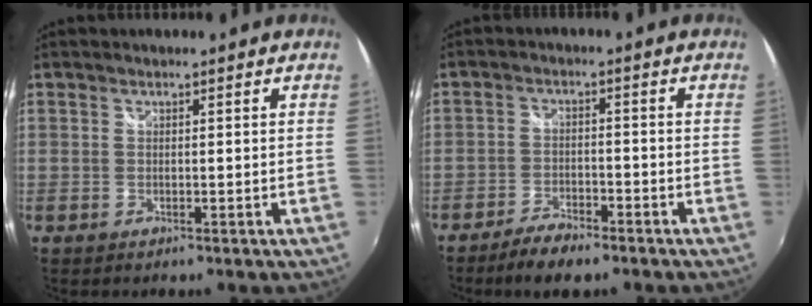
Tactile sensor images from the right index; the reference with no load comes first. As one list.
[{"total": 6.6, "force": [-5.2, 1.9, 3.6], "torque": [-0.092, -0.008, -0.094]}]